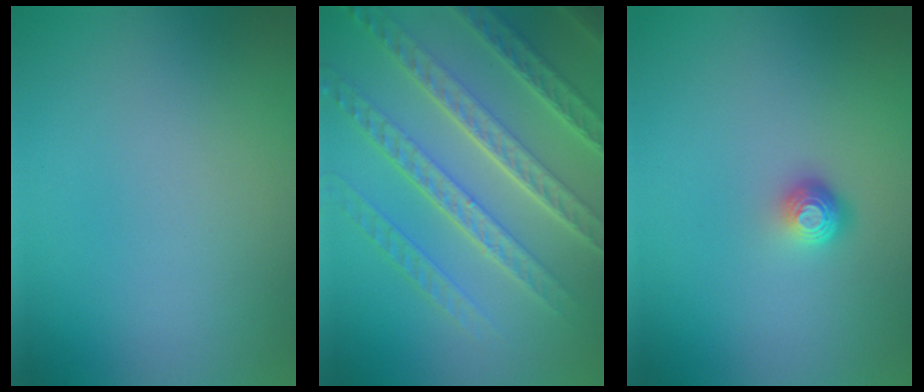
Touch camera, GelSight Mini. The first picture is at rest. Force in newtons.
{"total": 8.1, "press": 5.8, "slide": 5.7}
{"total": 1.8, "press": 1.2, "slide": 1.3}